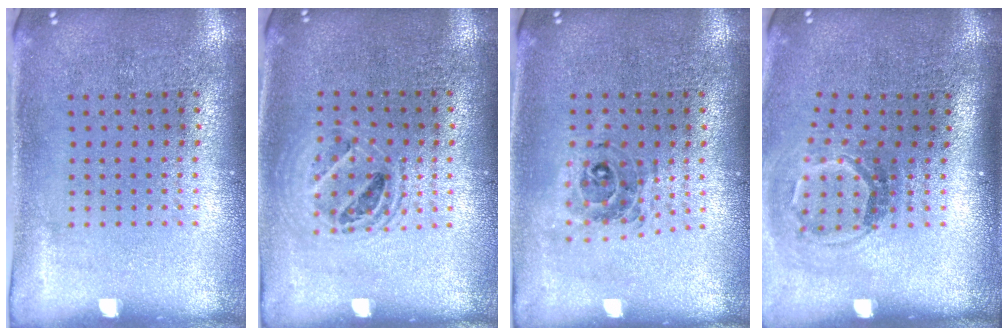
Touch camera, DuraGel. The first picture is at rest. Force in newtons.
{"total": 1.4, "press": 1.2, "slide": 0.6}
{"total": 0.7, "press": 0.7, "slide": 0.0}
{"total": 1.8, "press": 1.2, "slide": 1.4}